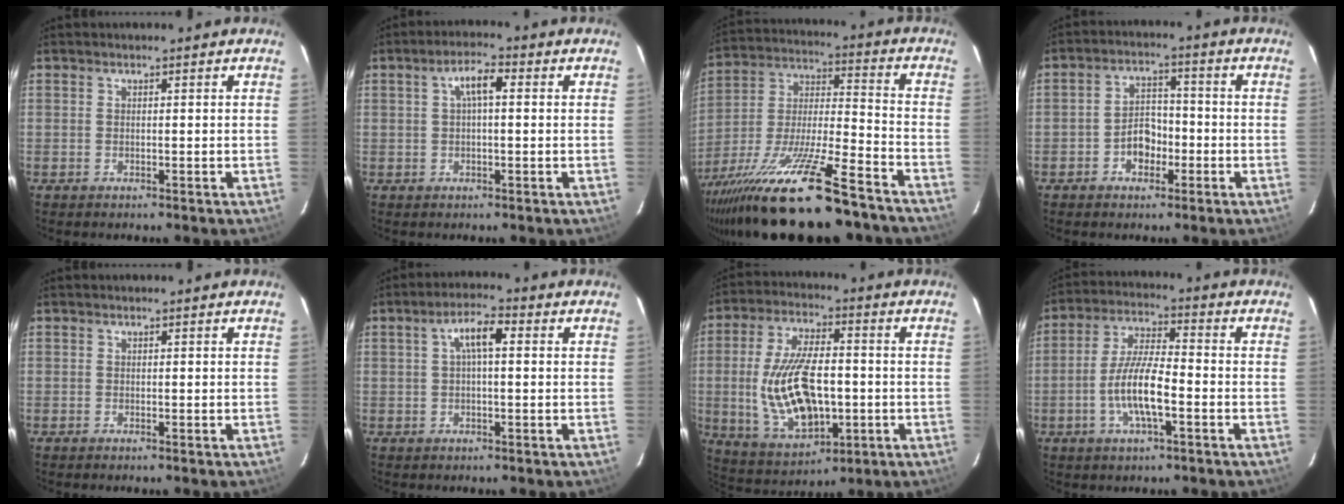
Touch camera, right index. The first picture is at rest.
{"total": 4.2, "force": [0.8, 1.4, 3.9], "torque": [-0.074, 0.014, 0.016]}
{"total": 24.9, "force": [-18.2, 4.6, 16.4], "torque": [-0.311, -0.047, -0.295]}
{"total": 5.6, "force": [-2.3, 4.0, 3.2], "torque": [-0.060, 0.017, -0.032]}
{"total": 0.0}
{"total": 5.0, "force": [0.9, 1.6, 4.6], "torque": [-0.087, 0.016, 0.018]}
{"total": 17.2, "force": [-1.8, 8.5, 14.8], "torque": [-0.303, -0.006, -0.014]}
{"total": 9.5, "force": [-3.2, 2.4, 8.7], "torque": [-0.174, 0.000, -0.061]}